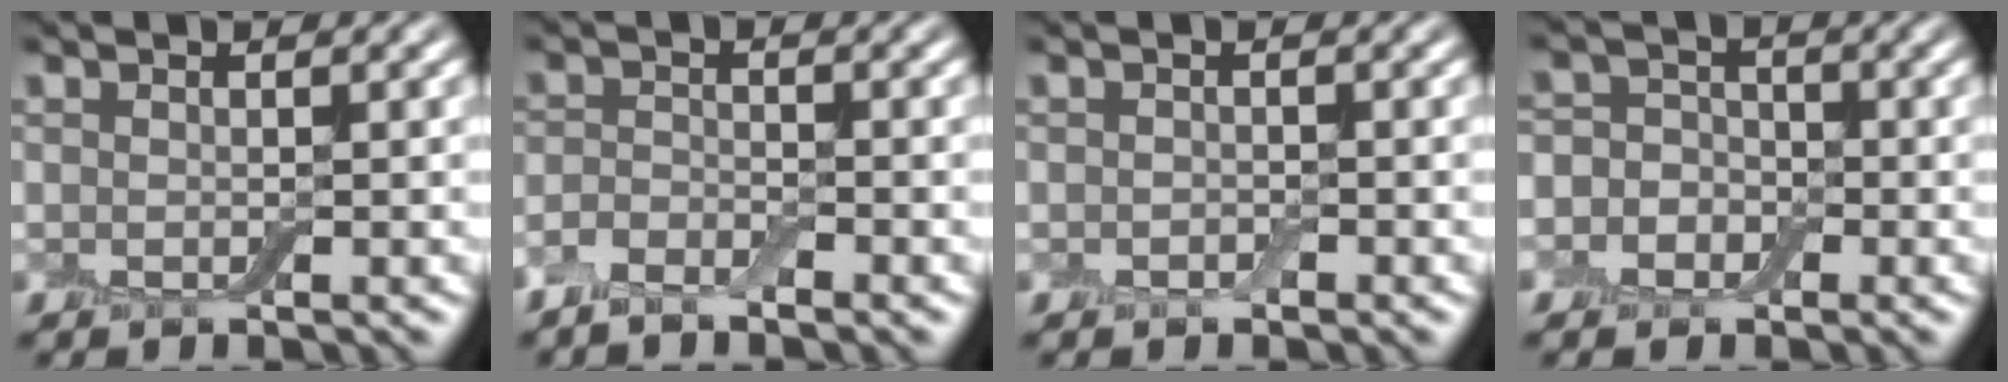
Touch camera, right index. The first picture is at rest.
{"total": 2.1, "force": [-1.7, 0.7, 1.1], "torque": [-0.028, -0.001, -0.041]}
{"total": 0.7, "force": [-0.4, 0.5, 0.3], "torque": [-0.008, 0.001, -0.008]}
{"total": 5.6, "force": [-2.0, 5.0, 1.7], "torque": [-0.014, 0.024, -0.073]}